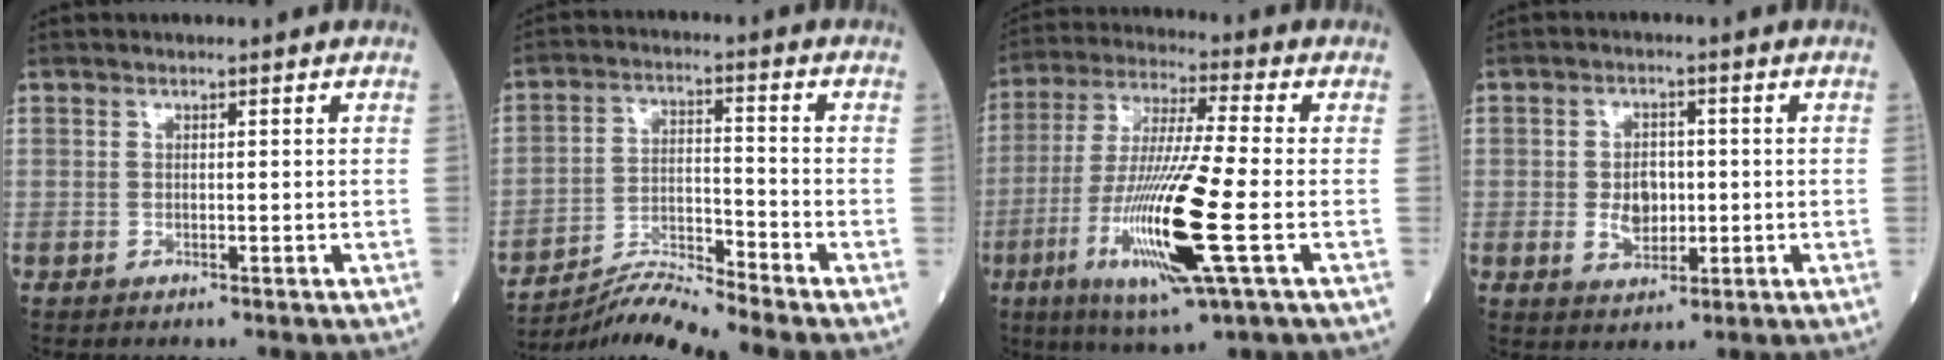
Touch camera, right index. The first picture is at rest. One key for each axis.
{"total": 7.7, "fx": -7.2, "fy": -2.4, "fz": 1.3, "tx": -0.036, "ty": 0.002, "tz": -0.130}
{"total": 17.0, "fx": -4.8, "fy": 0.3, "fz": 16.3, "tx": -0.335, "ty": -0.023, "tz": -0.088}
{"total": 4.6, "fx": -0.4, "fy": 3.1, "fz": 3.4, "tx": -0.059, "ty": 0.003, "tz": 0.000}